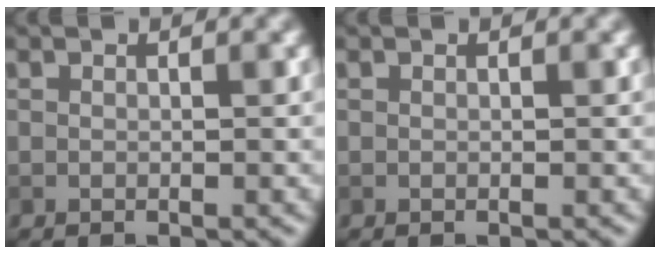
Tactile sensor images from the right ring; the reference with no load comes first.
{"total": 0.0}